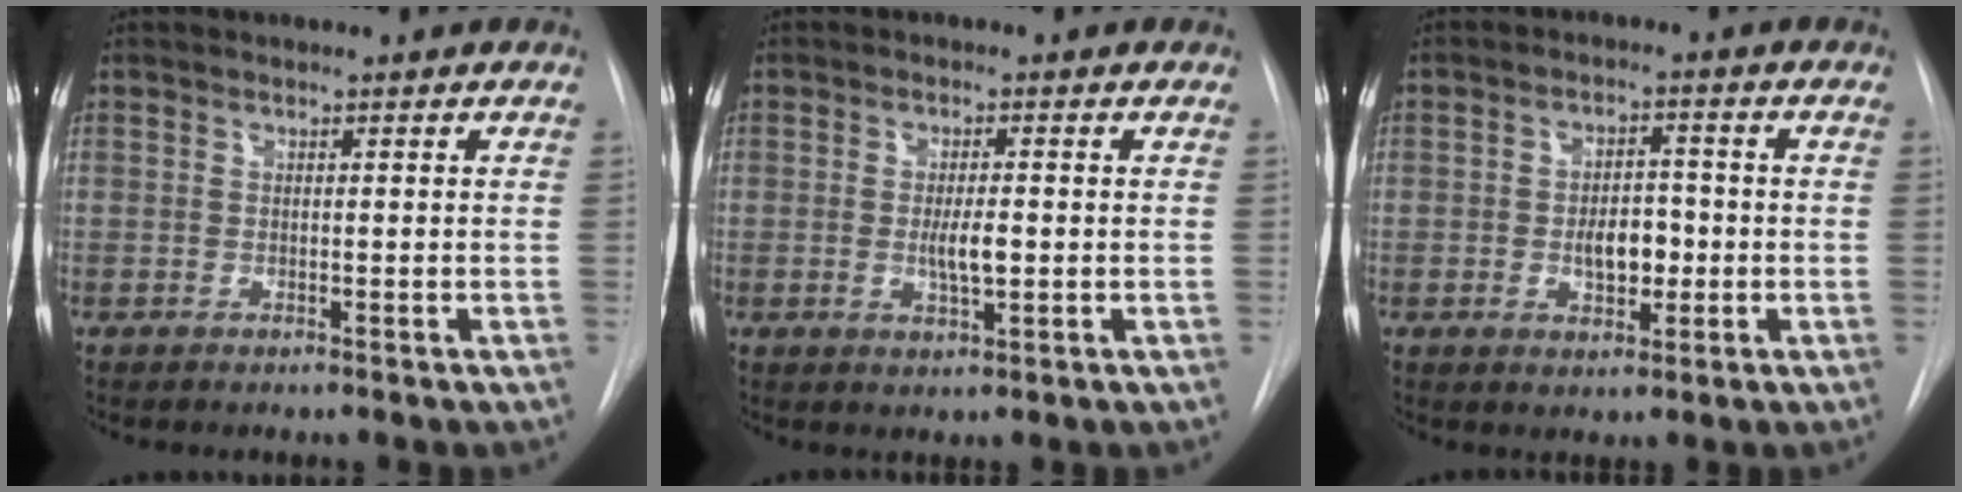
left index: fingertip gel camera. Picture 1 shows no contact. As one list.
[{"total": 3.7, "force": [-0.7, 0.9, 3.6], "torque": [-0.063, -0.007, -0.012]}, {"total": 5.4, "force": [-1.3, 2.9, 4.3], "torque": [-0.067, 0.002, -0.019]}]